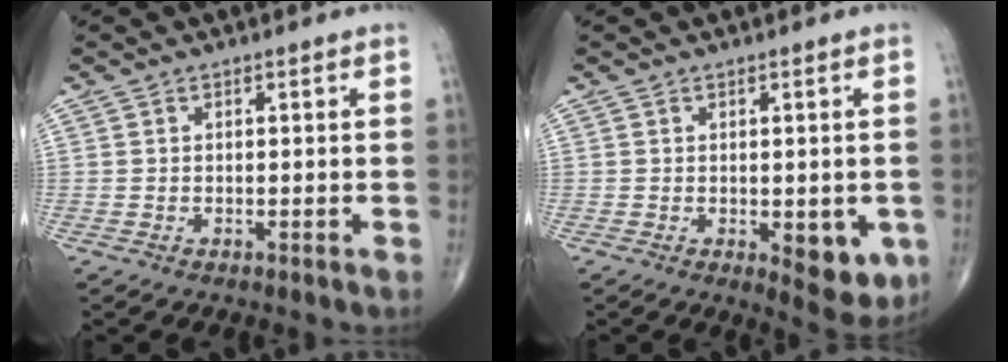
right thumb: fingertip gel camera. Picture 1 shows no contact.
{"total": 7.5, "force": [-1.9, 3.4, 6.4], "torque": [-0.055, -0.012, -0.015]}